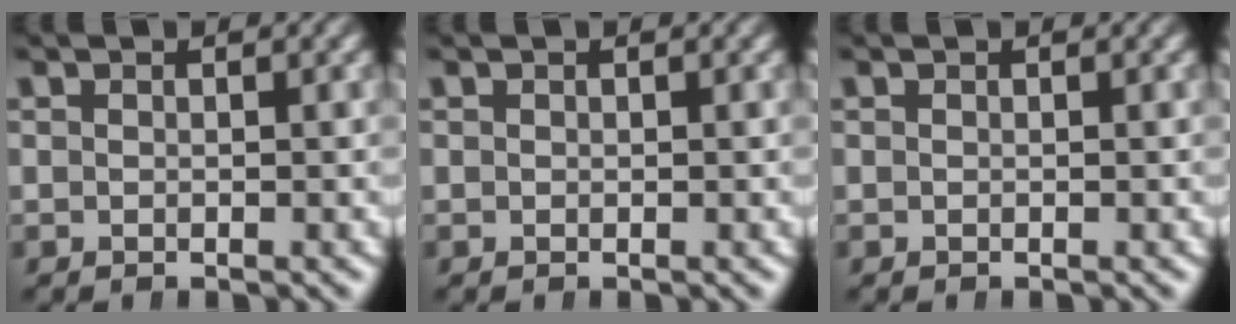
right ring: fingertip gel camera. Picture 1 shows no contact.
{"total": 0.0}
{"total": 0.0}